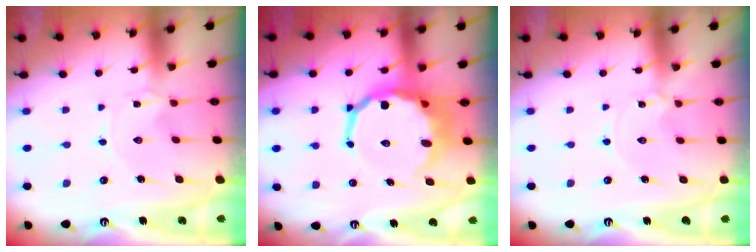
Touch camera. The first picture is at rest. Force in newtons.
{"total": 12.5, "press": 12.1, "slide": 3.2}
{"total": 0.9, "press": 0.9, "slide": 0.2}